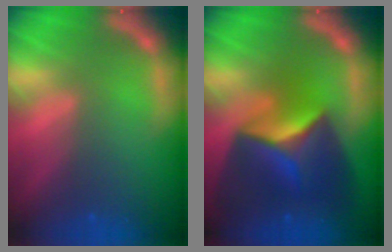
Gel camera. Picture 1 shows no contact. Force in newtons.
{"total": 10.0}